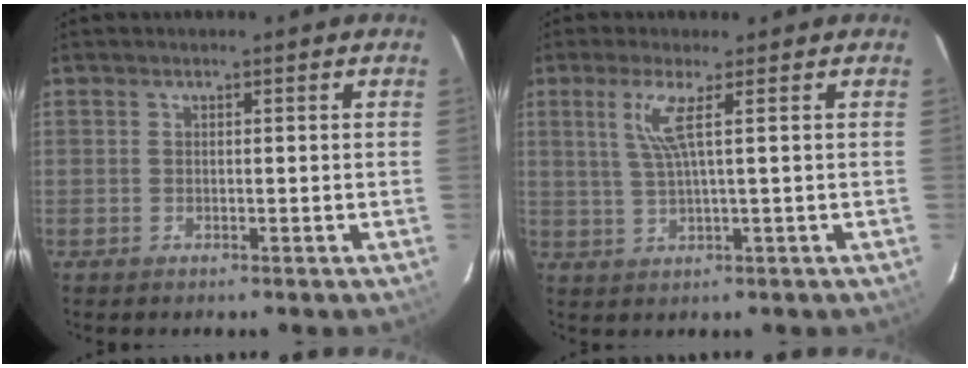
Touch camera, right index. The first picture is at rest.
{"total": 4.5, "force": [1.6, -0.7, 4.2], "torque": [-0.078, 0.000, 0.038]}